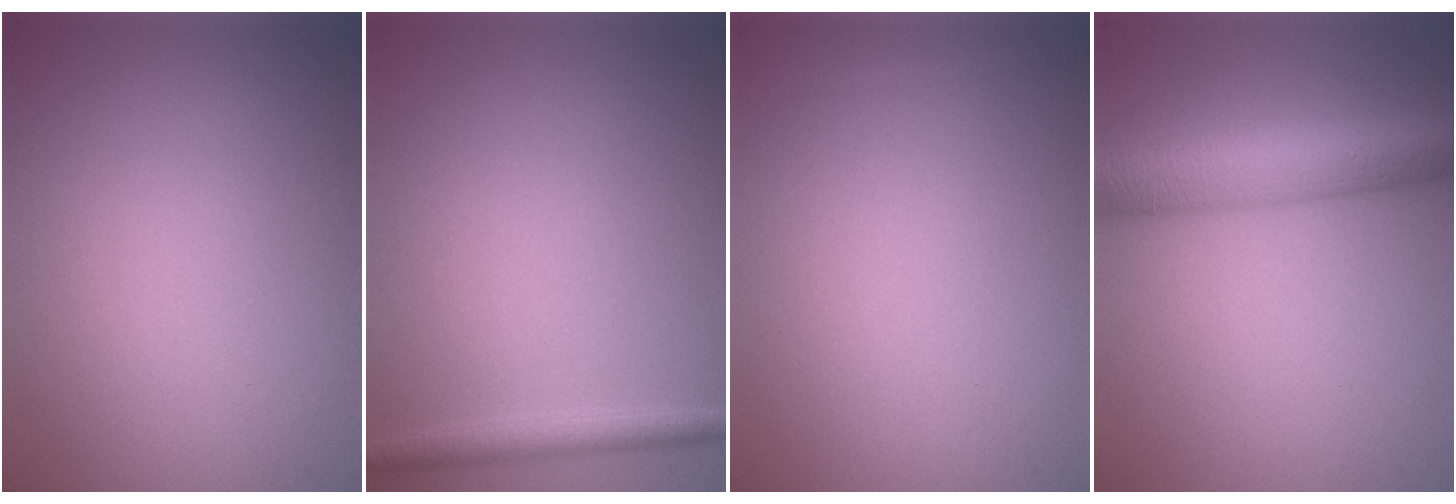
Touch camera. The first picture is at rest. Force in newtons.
{"total": 1.8, "press": 1.8, "slide": 0.1}
{"total": 0.8, "press": 0.8, "slide": 0.0}
{"total": 6.9, "press": 6.9, "slide": 0.2}